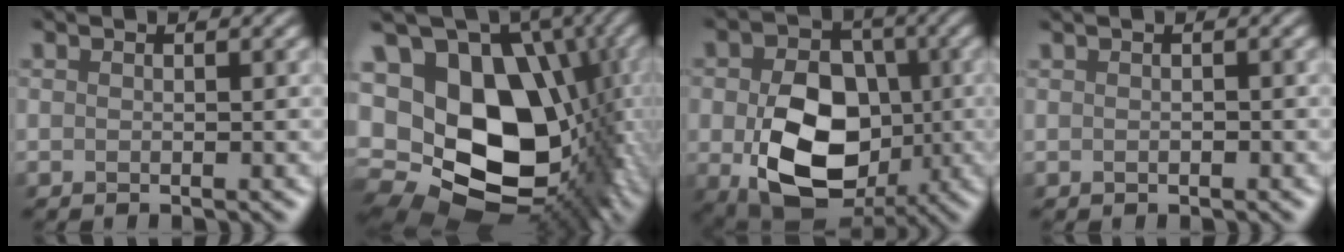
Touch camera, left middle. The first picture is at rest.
{"total": 17.5, "force": [-0.1, 12.5, 12.3], "torque": [-0.224, -0.020, 0.026]}
{"total": 11.2, "force": [-1.9, 8.0, 7.5], "torque": [-0.140, -0.036, -0.021]}
{"total": 0.0}